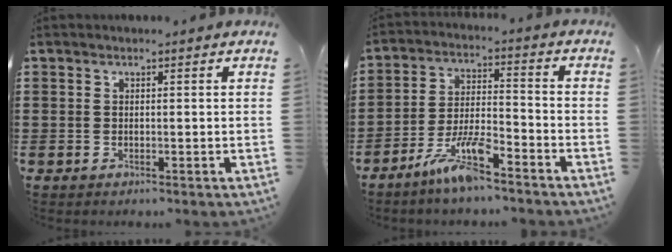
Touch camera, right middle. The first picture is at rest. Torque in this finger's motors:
{"motor_torque": [2.14, 0.00, 0.58, 0.21]}